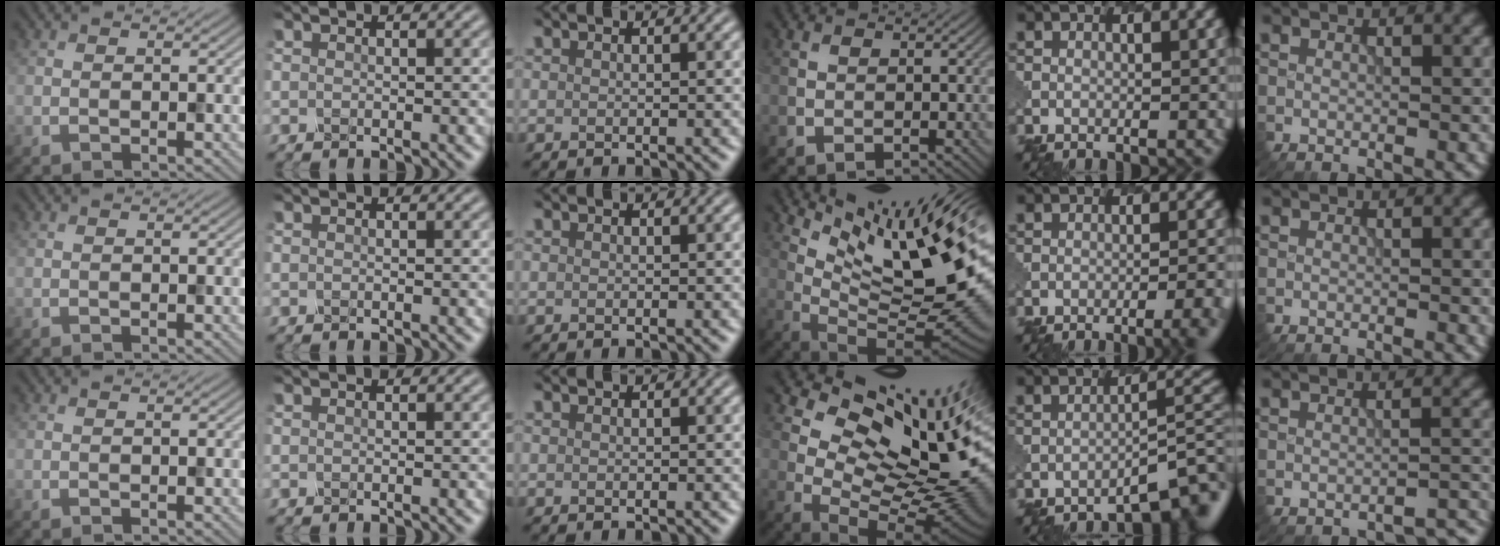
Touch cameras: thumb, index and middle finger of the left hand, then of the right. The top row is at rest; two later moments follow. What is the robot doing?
{"motion": "dispense", "object": "syringe"}